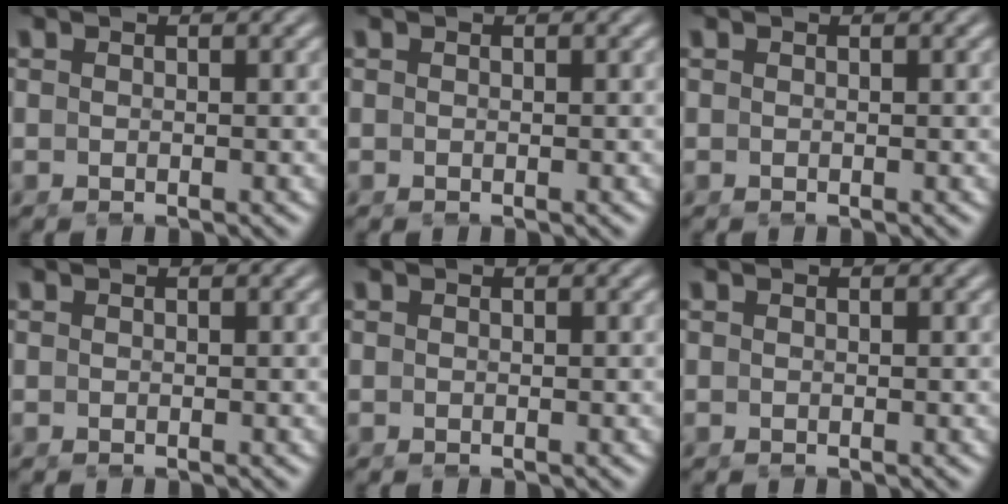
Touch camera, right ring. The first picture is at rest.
{"total": 0.0}
{"total": 0.0}
{"total": 0.0}
{"total": 0.0}
{"total": 0.0}